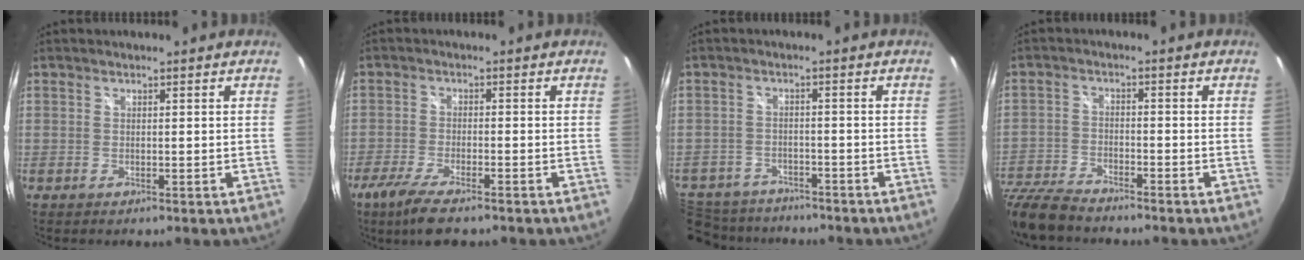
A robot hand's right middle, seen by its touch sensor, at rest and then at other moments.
{"total": 8.3, "force": [-6.1, 1.8, 5.4], "torque": [-0.132, -0.028, -0.113]}
{"total": 13.5, "force": [-10.6, 7.3, 4.2], "torque": [-0.133, 0.009, -0.169]}
{"total": 11.0, "force": [-9.6, 2.9, 4.7], "torque": [-0.125, -0.022, -0.190]}